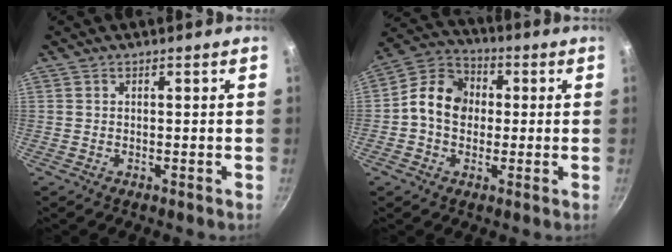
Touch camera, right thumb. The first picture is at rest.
{"total": 10.7, "force": [0.1, 8.8, 6.2], "torque": [-0.075, 0.024, -0.022]}